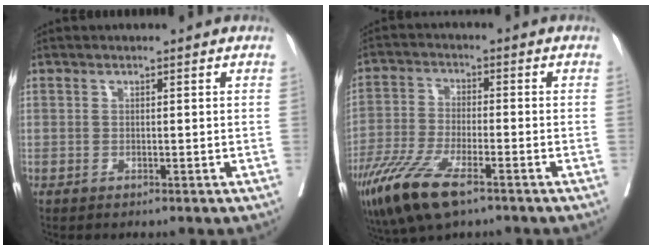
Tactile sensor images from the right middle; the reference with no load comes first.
{"total": 11.9, "force": [-7.4, 3.1, 8.8], "torque": [-0.174, -0.026, -0.134]}